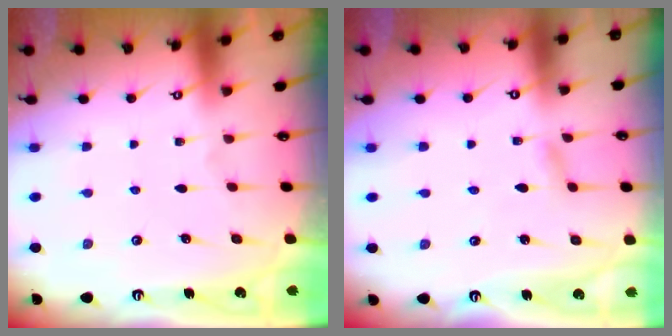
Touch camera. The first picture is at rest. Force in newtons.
{"total": 1.5, "press": 1.5, "slide": 0.2}